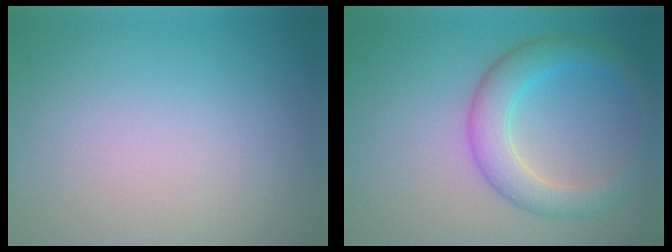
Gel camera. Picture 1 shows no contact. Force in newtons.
{"total": 4.5, "press": 4.5, "slide": 0.1}